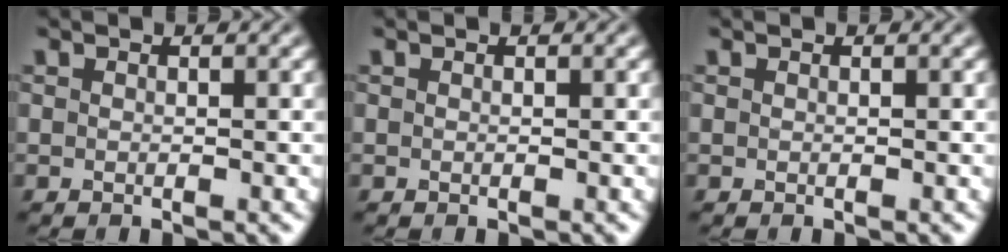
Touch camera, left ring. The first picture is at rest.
{"total": 0.0}
{"total": 0.0}